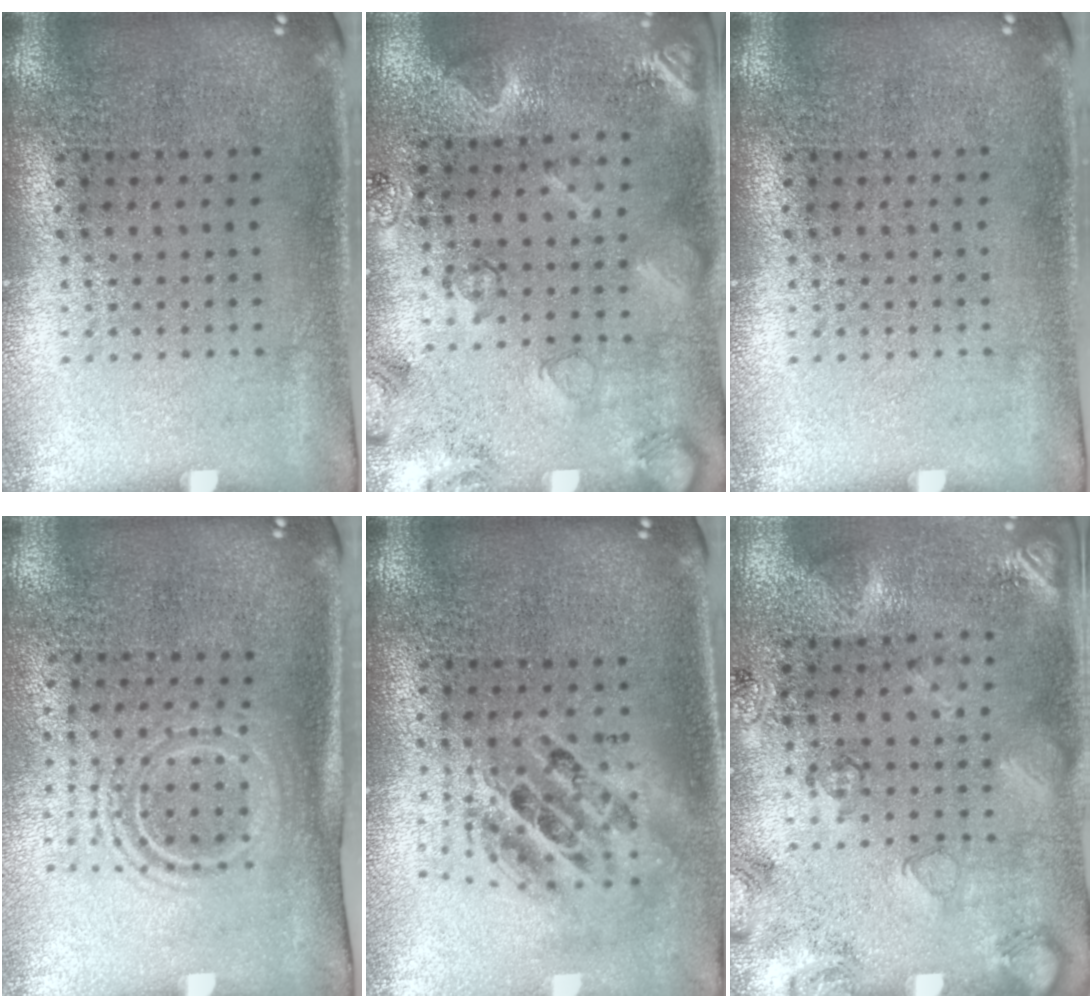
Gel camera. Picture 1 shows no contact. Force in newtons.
{"total": 2.1, "press": 2.0, "slide": 0.8}
{"total": 0.0}
{"total": 1.5, "press": 1.1, "slide": 1.0}
{"total": 1.8, "press": 1.5, "slide": 1.1}
{"total": 2.5, "press": 1.8, "slide": 1.8}